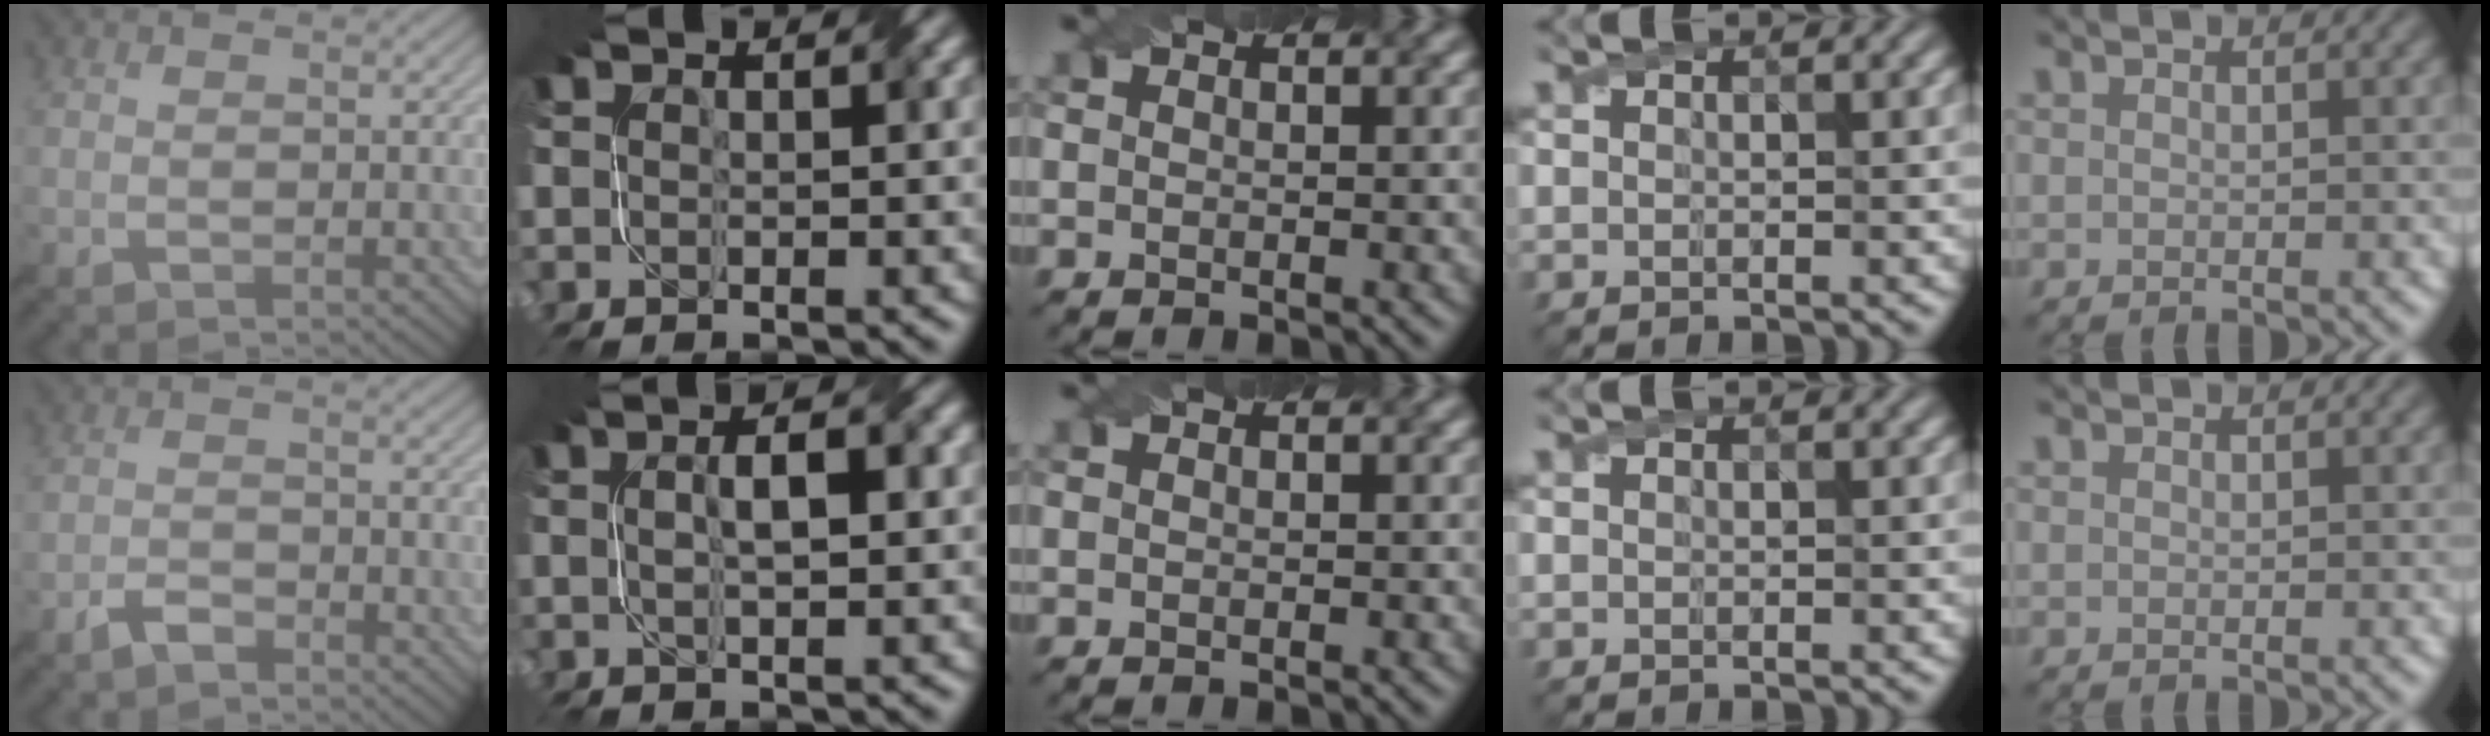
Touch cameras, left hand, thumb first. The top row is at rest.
{"thumb": {"total": 2.4, "force": [-2.0, 0.8, 1.0], "torque": [-0.018, 0.003, -0.045]}, "index": {"total": 2.4, "force": [0.3, 0.1, 2.4], "torque": [-0.046, 0.010, 0.007]}}